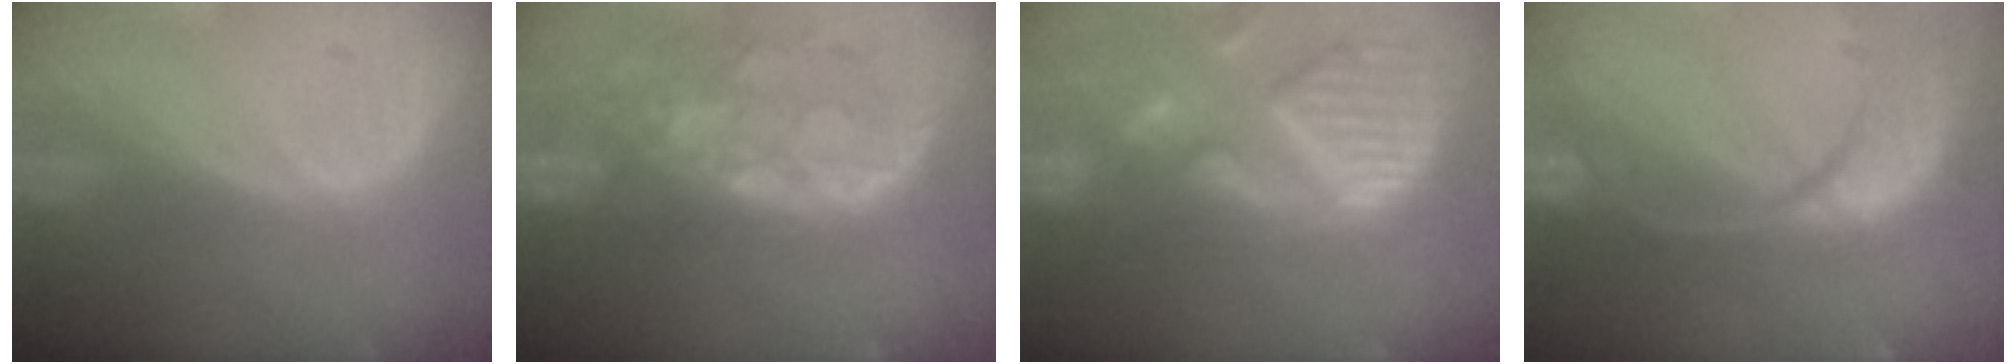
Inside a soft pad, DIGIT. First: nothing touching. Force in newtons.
{"total": 11.1, "press": 9.7, "slide": 5.4}
{"total": 13.5, "press": 11.4, "slide": 7.2}
{"total": 13.8, "press": 11.0, "slide": 8.4}